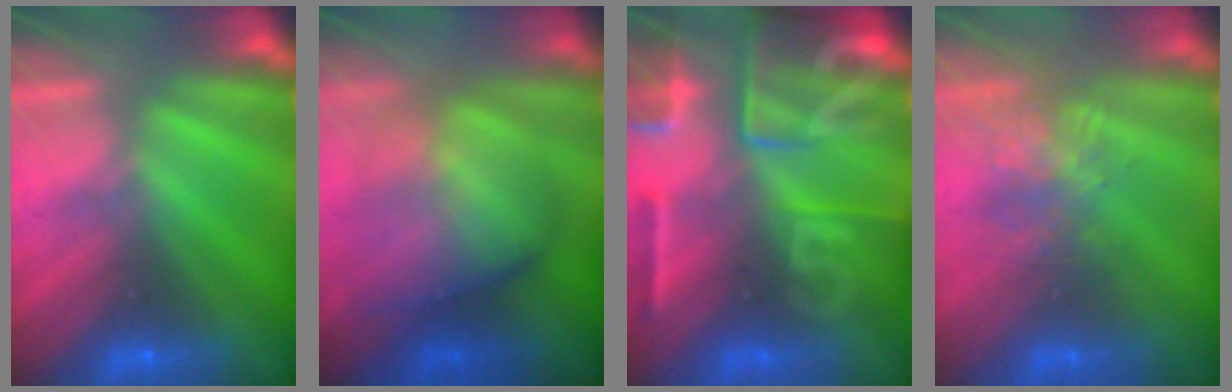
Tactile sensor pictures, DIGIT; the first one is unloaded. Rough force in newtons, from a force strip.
{"total": 8.1}
{"total": 8.1}
{"total": 3.7}